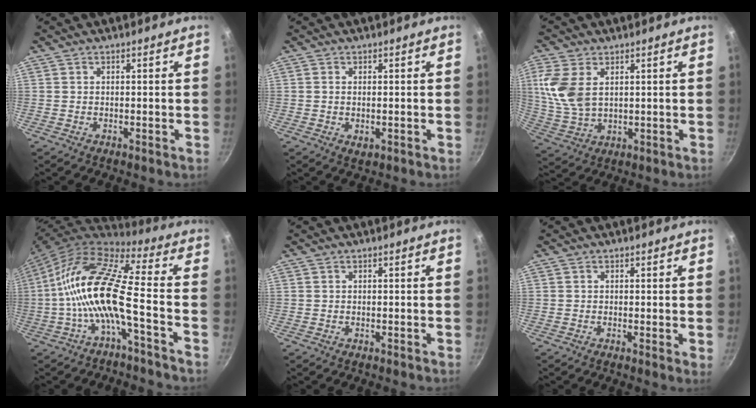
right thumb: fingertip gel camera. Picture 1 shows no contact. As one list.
[{"total": 1.7, "force": [-0.1, 0.9, 1.4], "torque": [-0.023, -0.003, 0.001]}, {"total": 10.0, "force": [2.8, 6.1, 7.4], "torque": [-0.155, -0.009, 0.065]}, {"total": 15.2, "force": [-3.6, 3.5, 14.3], "torque": [-0.286, 0.047, -0.078]}, {"total": 0.0}, {"total": 1.0, "force": [0.1, 0.1, 1.0], "torque": [-0.014, -0.007, -0.002]}]